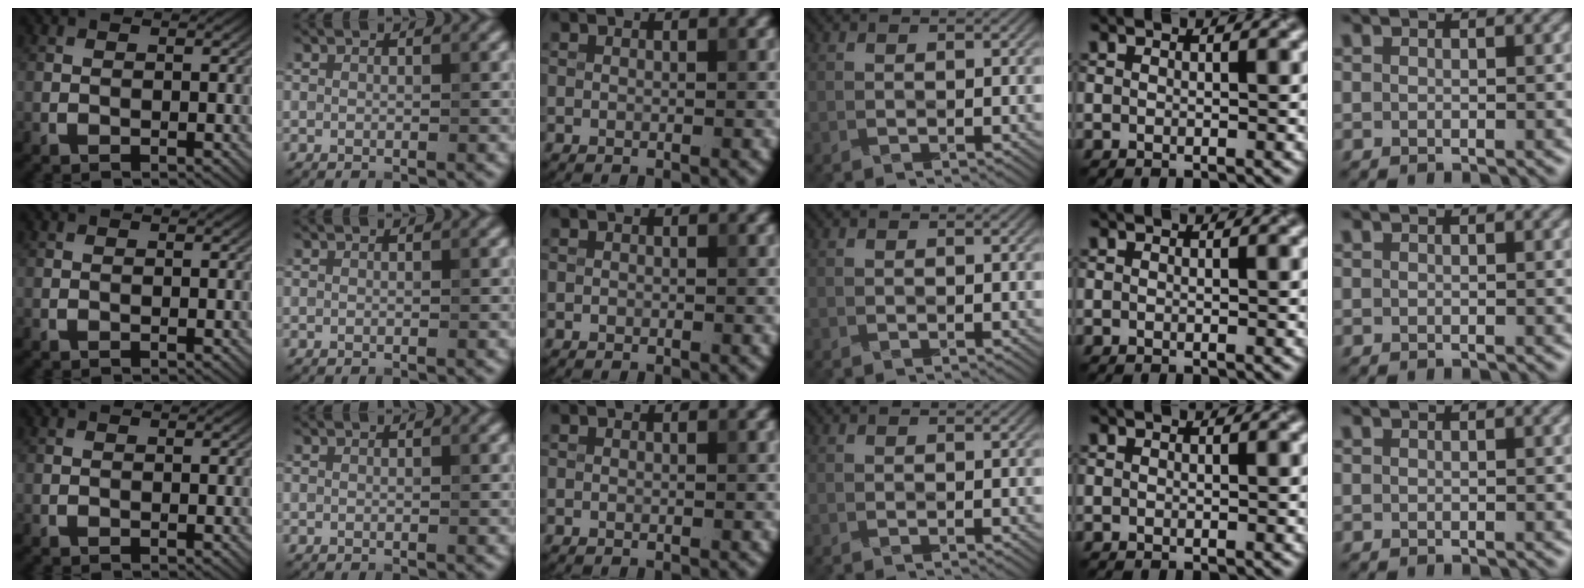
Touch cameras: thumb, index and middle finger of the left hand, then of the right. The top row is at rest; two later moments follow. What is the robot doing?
{"motion": "fold", "object": "plastic wrap"}